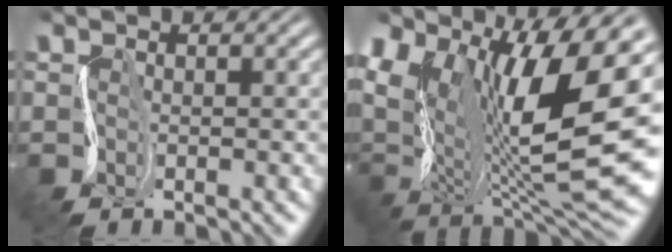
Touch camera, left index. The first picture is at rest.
{"total": 14.9, "force": [3.5, 7.2, 12.5], "torque": [-0.205, 0.008, 0.056]}